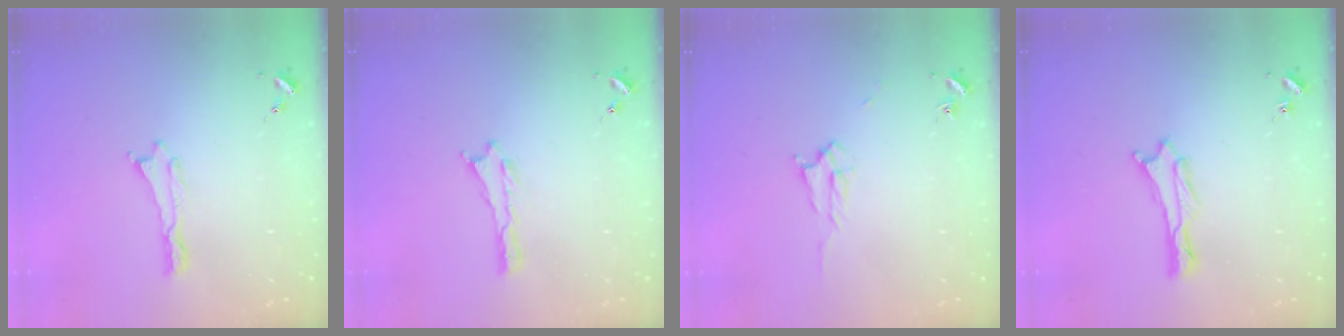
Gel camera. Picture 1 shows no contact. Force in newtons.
{"total": 0.0}
{"total": 2.0, "press": 2.0, "slide": 0.3}
{"total": 1.0, "press": 0.9, "slide": 0.1}